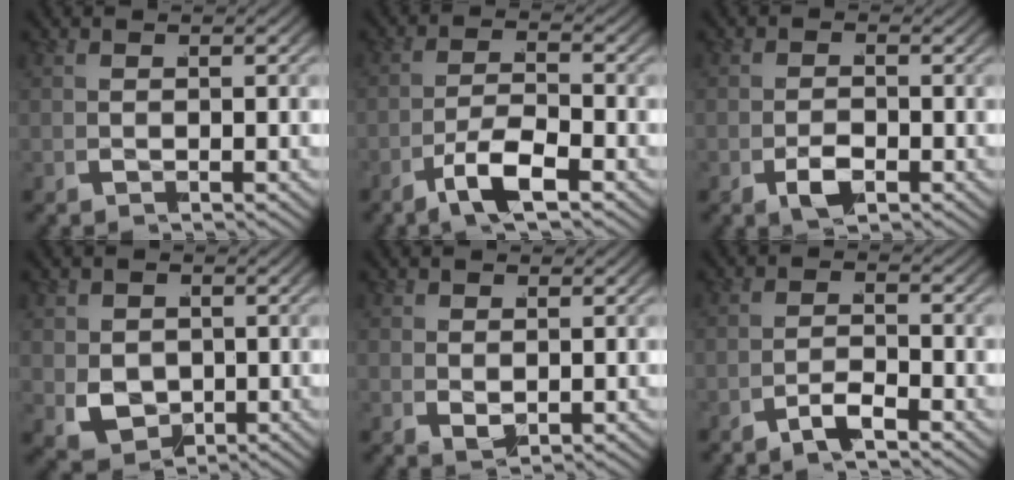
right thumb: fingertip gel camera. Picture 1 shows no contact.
{"total": 3.7, "force": [-2.6, 1.2, 2.3], "torque": [-0.048, -0.009, -0.053]}
{"total": 2.2, "force": [-1.5, 1.3, 1.0], "torque": [-0.016, -0.016, -0.029]}
{"total": 6.0, "force": [-1.2, 5.0, 3.1], "torque": [-0.092, -0.053, -0.006]}
{"total": 1.2, "force": [0.5, 0.8, 0.6], "torque": [-0.006, -0.010, 0.014]}
{"total": 2.2, "force": [-2.2, 0.0, 0.0], "torque": [0.004, 0.001, -0.050]}